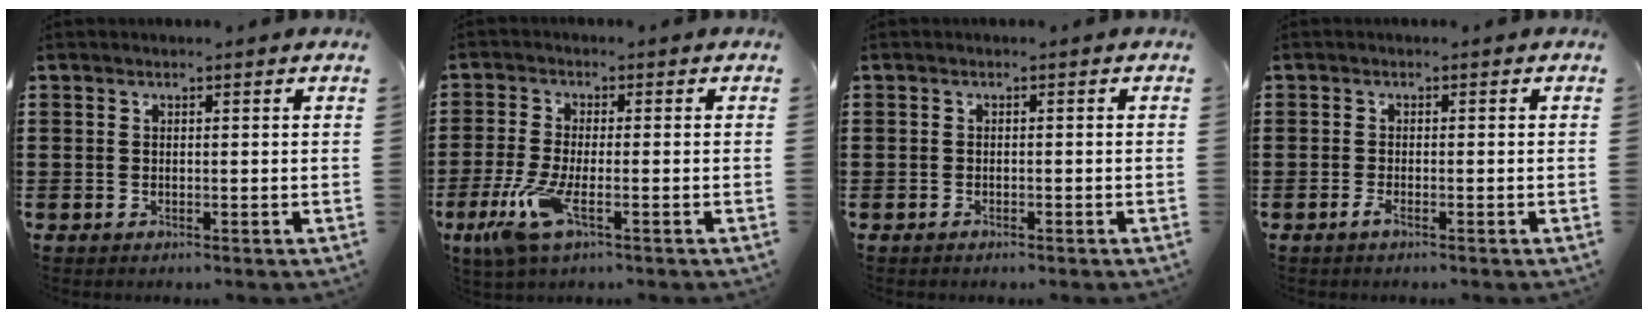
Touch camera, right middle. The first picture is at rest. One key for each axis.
{"total": 6.5, "fx": -2.9, "fy": 1.8, "fz": 5.6, "tx": -0.131, "ty": -0.017, "tz": -0.054}
{"total": 0.8, "fx": -0.7, "fy": 0.2, "fz": 0.1, "tx": -0.004, "ty": 0.000, "tz": -0.015}
{"total": 1.3, "fx": -0.8, "fy": 0.2, "fz": 1.0, "tx": -0.019, "ty": -0.002, "tz": -0.015}